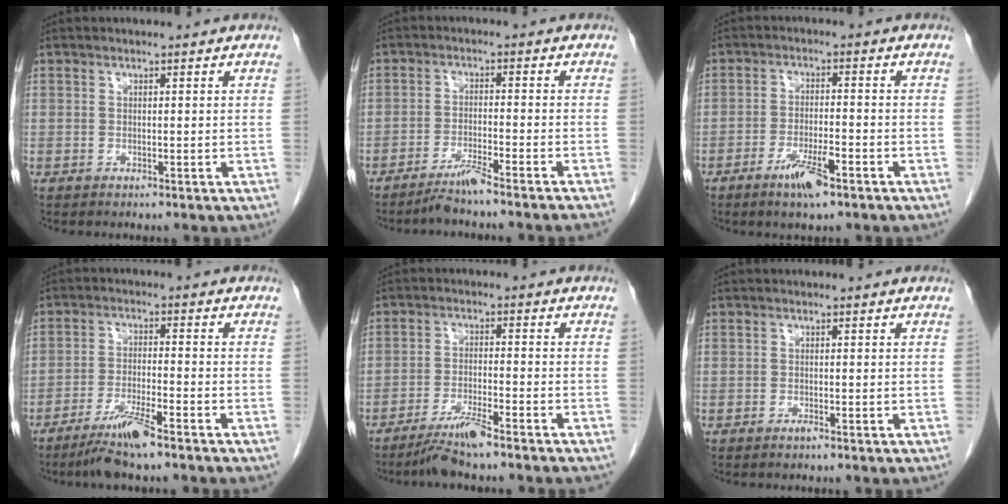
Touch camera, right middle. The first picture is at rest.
{"total": 5.2, "force": [-4.2, -1.5, 2.5], "torque": [-0.046, -0.016, -0.077]}
{"total": 5.7, "force": [-3.5, 0.8, 4.4], "torque": [-0.088, -0.008, -0.062]}
{"total": 6.7, "force": [-5.0, -0.3, 4.5], "torque": [-0.091, -0.022, -0.095]}
{"total": 6.3, "force": [-5.1, -0.7, 3.6], "torque": [-0.067, -0.021, -0.093]}
{"total": 0.6, "force": [-0.4, -0.1, 0.4], "torque": [-0.012, -0.002, -0.008]}